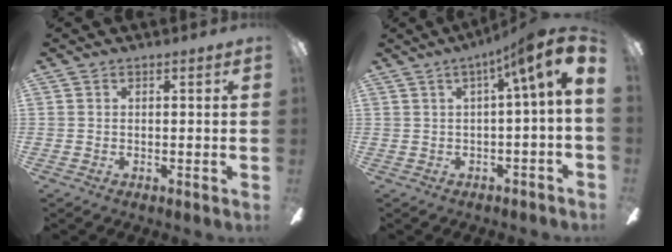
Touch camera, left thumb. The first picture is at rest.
{"total": 9.4, "force": [3.6, 1.1, 8.6], "torque": [-0.131, -0.022, 0.056]}